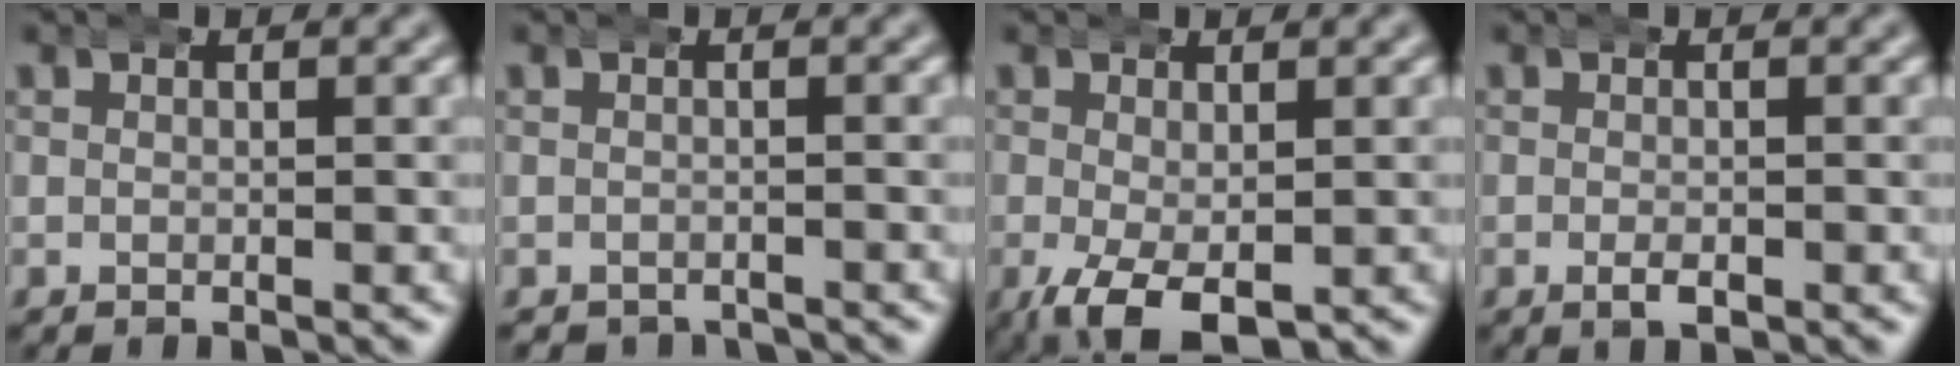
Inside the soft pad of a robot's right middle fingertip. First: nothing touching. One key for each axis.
{"total": 1.8, "fx": -1.7, "fy": 0.5, "fz": -0.3, "tx": 0.008, "ty": -0.011, "tz": -0.022}
{"total": 7.2, "fx": -3.5, "fy": 3.5, "fz": 5.2, "tx": -0.118, "ty": -0.050, "tz": -0.028}
{"total": 1.7, "fx": -0.9, "fy": 0.7, "fz": 1.2, "tx": -0.021, "ty": -0.003, "tz": -0.014}